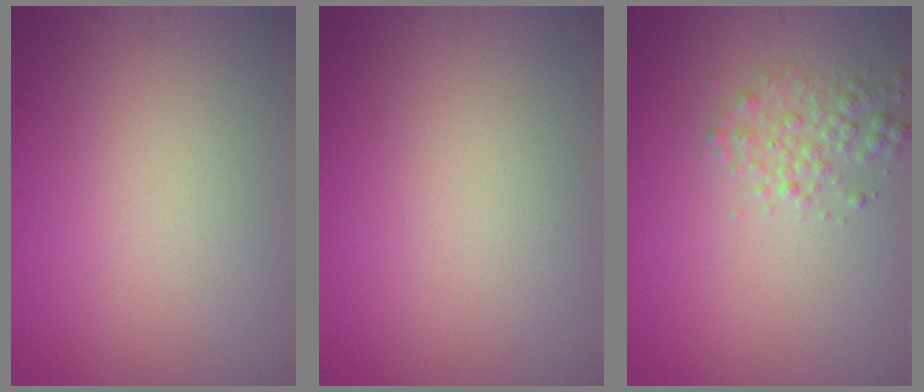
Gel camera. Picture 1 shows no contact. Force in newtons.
{"total": 0.0}
{"total": 2.2, "press": 2.2, "slide": 0.0}